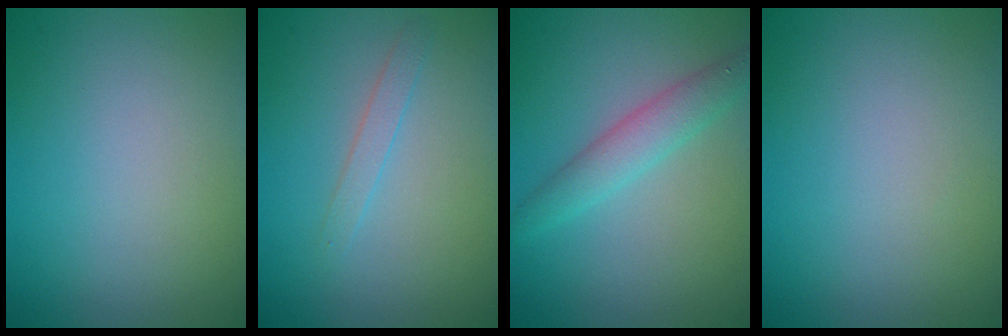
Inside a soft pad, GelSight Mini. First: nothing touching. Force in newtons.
{"total": 1.2, "press": 1.2, "slide": 0.1}
{"total": 2.9, "press": 2.9, "slide": 0.0}
{"total": 0.0}